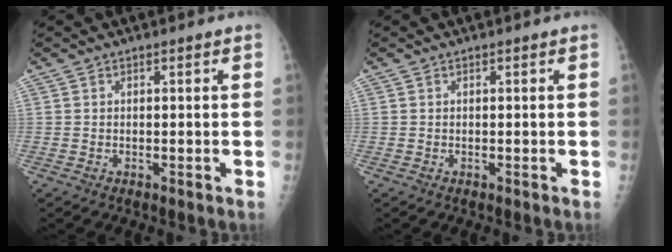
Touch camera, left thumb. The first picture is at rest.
{"total": 0.0}